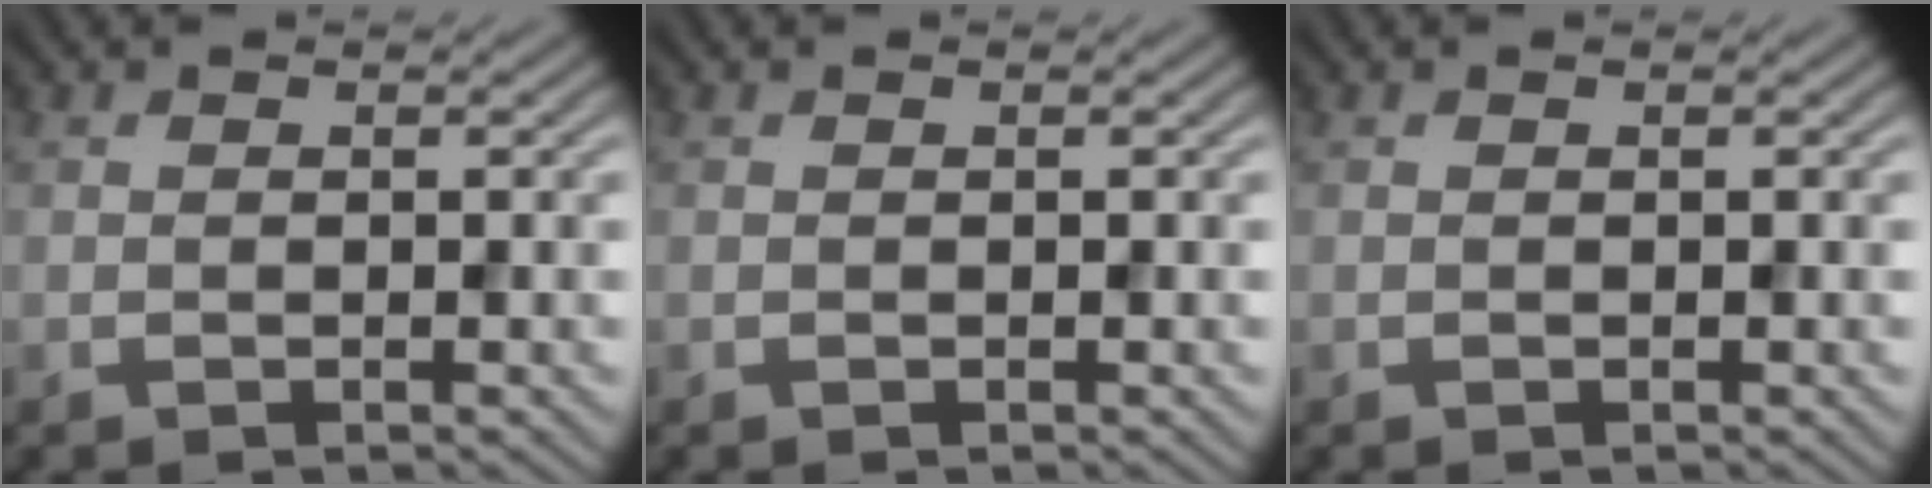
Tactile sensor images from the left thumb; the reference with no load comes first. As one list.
[{"total": 0.0}, {"total": 0.0}]